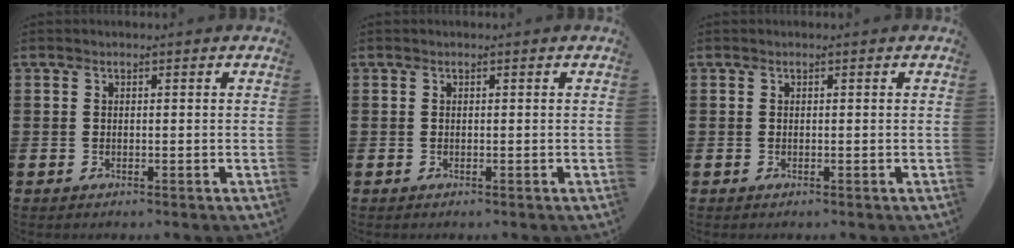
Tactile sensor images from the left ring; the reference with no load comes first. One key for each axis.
{"total": 0.0}
{"total": 0.0}